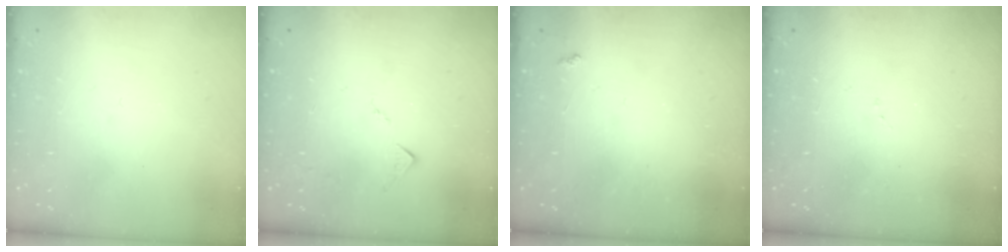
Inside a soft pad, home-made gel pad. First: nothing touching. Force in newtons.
{"total": 5.5, "press": 5.5, "slide": 0.7}
{"total": 3.4, "press": 3.3, "slide": 0.5}
{"total": 7.1, "press": 7.0, "slide": 0.8}